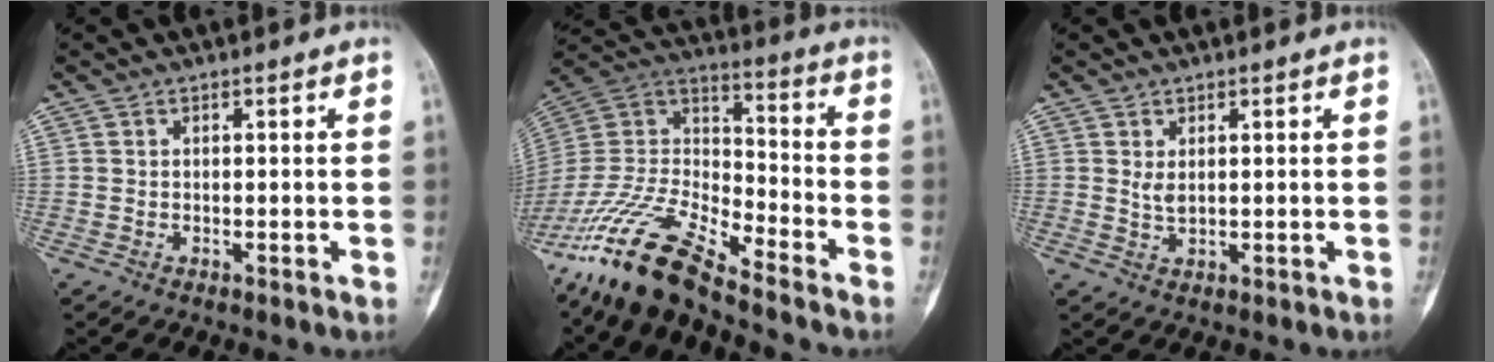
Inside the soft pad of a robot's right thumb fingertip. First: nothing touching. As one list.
[{"total": 17.5, "force": [-14.3, 4.0, 9.2], "torque": [-0.179, 0.071, -0.281]}, {"total": 1.7, "force": [0.6, 0.8, 1.4], "torque": [-0.025, -0.006, 0.015]}]